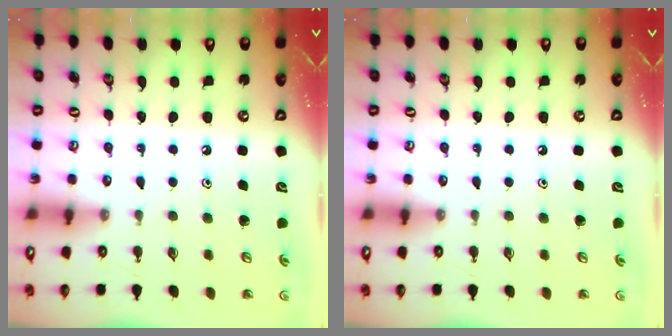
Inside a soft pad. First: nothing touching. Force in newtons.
{"total": 0.0}